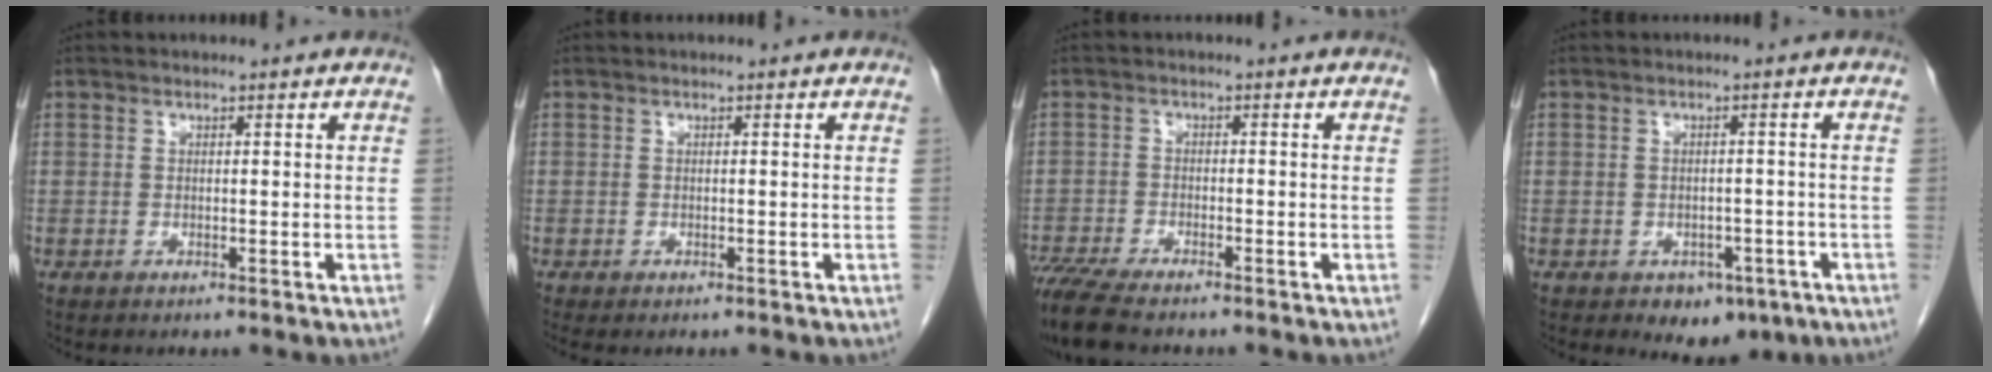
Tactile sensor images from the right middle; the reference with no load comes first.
{"total": 1.3, "force": [-1.0, 0.5, 0.5], "torque": [-0.002, -0.002, -0.012]}
{"total": 8.4, "force": [-7.0, 1.5, 4.4], "torque": [-0.076, -0.017, -0.122]}
{"total": 5.1, "force": [-2.9, 3.2, 2.6], "torque": [-0.026, 0.003, -0.030]}